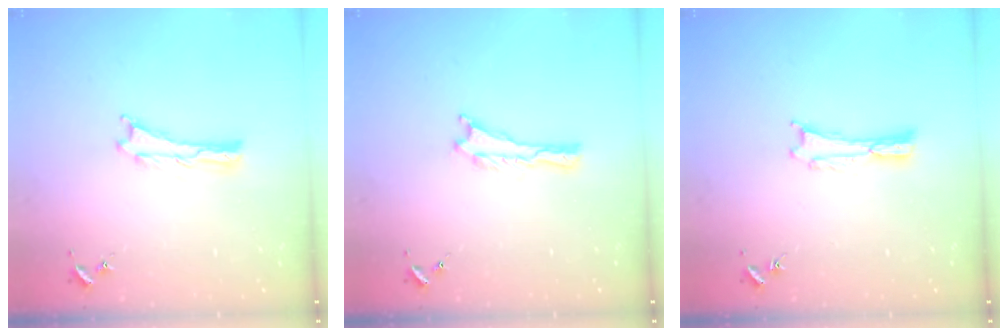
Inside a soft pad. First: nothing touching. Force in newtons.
{"total": 0.0}
{"total": 0.0}